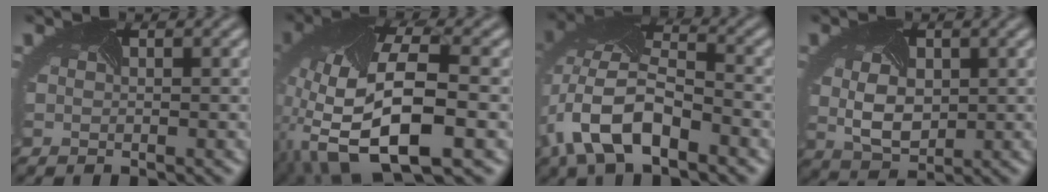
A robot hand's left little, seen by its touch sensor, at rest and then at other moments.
{"total": 13.2, "force": [-3.9, 6.3, 10.9], "torque": [-0.234, -0.024, -0.058]}
{"total": 9.8, "force": [-4.1, 5.1, 7.3], "torque": [-0.160, 0.000, -0.078]}
{"total": 3.8, "force": [0.3, 2.6, 2.8], "torque": [-0.062, -0.004, 0.012]}